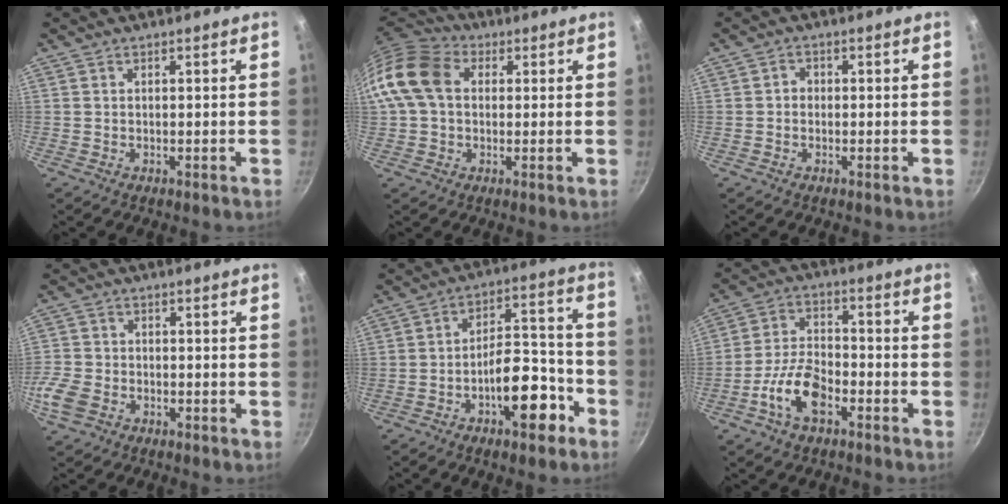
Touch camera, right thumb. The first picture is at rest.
{"total": 12.6, "force": [1.7, 9.6, 8.1], "torque": [-0.138, 0.026, 0.013]}
{"total": 1.6, "force": [-0.2, 1.4, 0.6], "torque": [-0.006, 0.005, -0.007]}
{"total": 7.4, "force": [-3.3, 5.3, 3.9], "torque": [-0.092, 0.017, -0.075]}
{"total": 13.3, "force": [-6.3, 6.0, 10.0], "torque": [-0.110, 0.072, -0.088]}
{"total": 10.1, "force": [-4.8, 5.2, 7.3], "torque": [-0.129, 0.039, -0.096]}